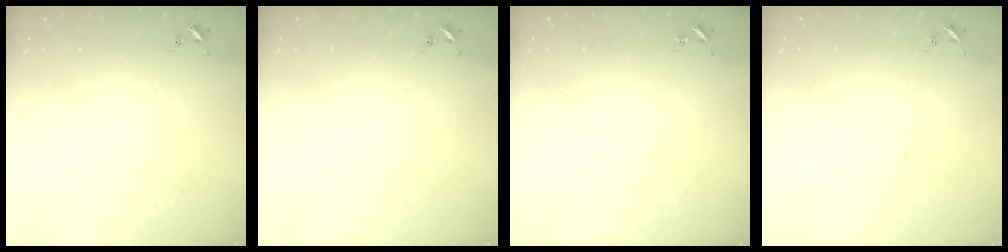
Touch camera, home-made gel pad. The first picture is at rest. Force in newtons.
{"total": 0.0}
{"total": 4.4, "press": 4.3, "slide": 0.7}
{"total": 3.0, "press": 3.0, "slide": 0.3}